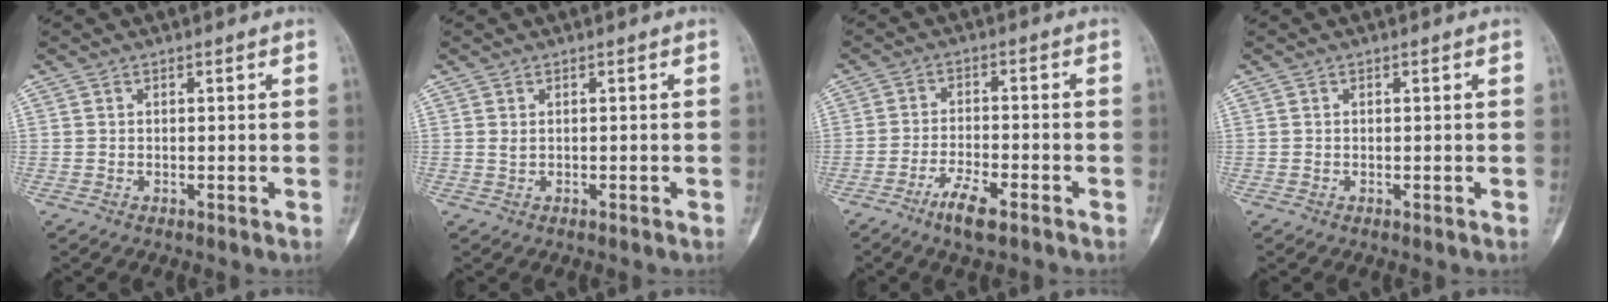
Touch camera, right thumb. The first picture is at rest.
{"total": 0.7, "force": [0.0, 0.5, 0.5], "torque": [-0.008, 0.000, 0.001]}
{"total": 6.2, "force": [-4.1, 1.8, 4.3], "torque": [-0.080, 0.018, -0.074]}
{"total": 0.0}